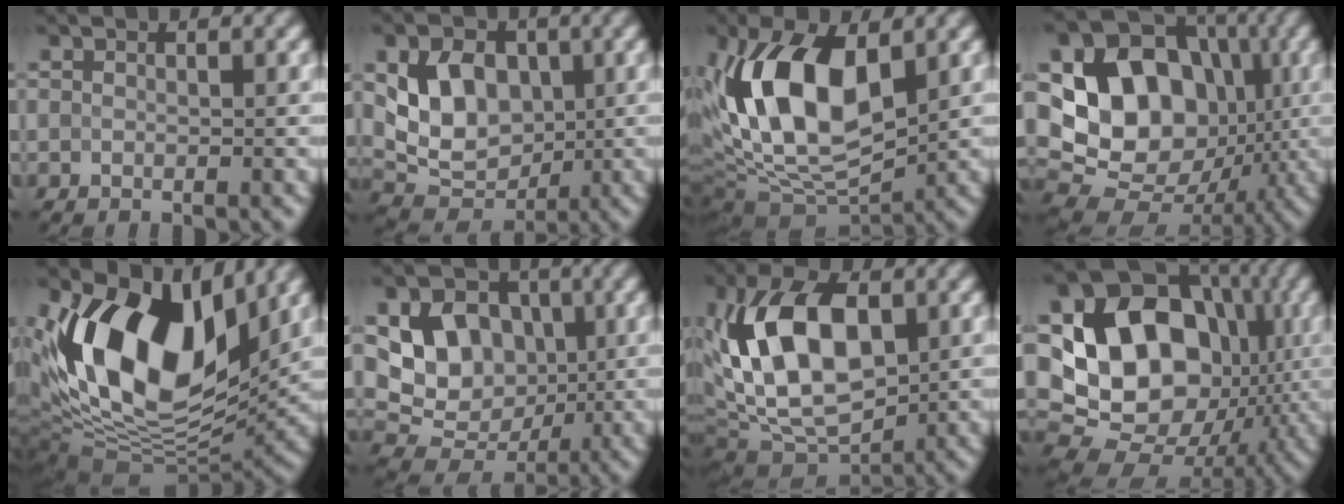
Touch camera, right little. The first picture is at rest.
{"total": 5.9, "force": [1.1, 4.5, 3.7], "torque": [-0.063, -0.003, 0.023]}
{"total": 11.6, "force": [1.7, 6.1, 9.7], "torque": [-0.184, 0.004, 0.024]}
{"total": 14.8, "force": [1.4, 12.1, 8.5], "torque": [-0.152, 0.016, 0.012]}
{"total": 14.9, "force": [4.5, 8.4, 11.5], "torque": [-0.201, 0.003, 0.078]}
{"total": 7.9, "force": [1.6, 6.5, 4.2], "torque": [-0.071, 0.000, 0.019]}
{"total": 10.5, "force": [1.6, 5.9, 8.5], "torque": [-0.162, 0.011, 0.017]}
{"total": 17.0, "force": [1.4, 13.7, 10.0], "torque": [-0.159, 0.010, 0.018]}